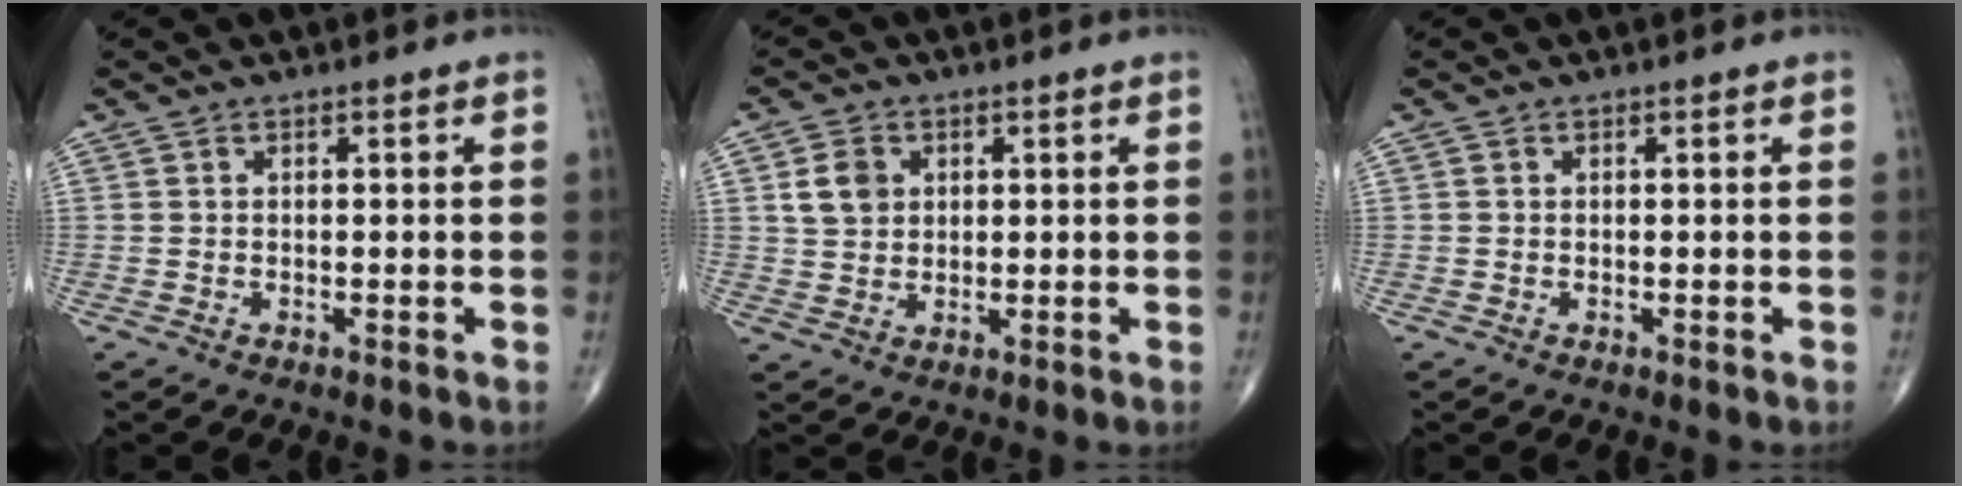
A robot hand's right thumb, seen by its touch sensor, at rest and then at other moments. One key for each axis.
{"total": 5.2, "fx": 1.6, "fy": 4.1, "fz": 2.8, "tx": -0.037, "ty": -0.005, "tz": 0.029}
{"total": 0.0}